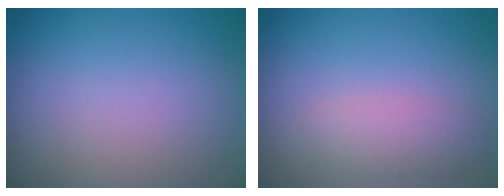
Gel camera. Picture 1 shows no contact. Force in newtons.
{"total": 2.1, "press": 2.1, "slide": 0.1}